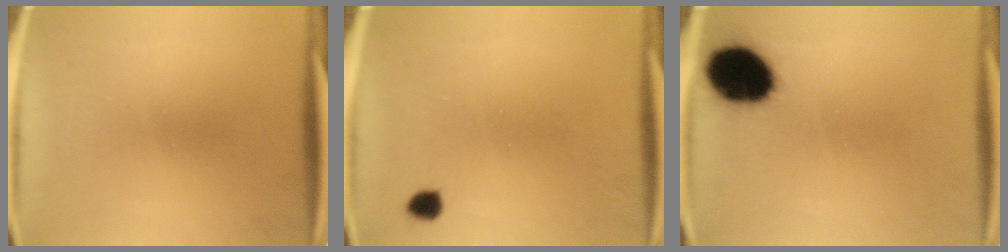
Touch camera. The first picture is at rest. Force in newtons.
{"total": 1.9}
{"total": 15.2}